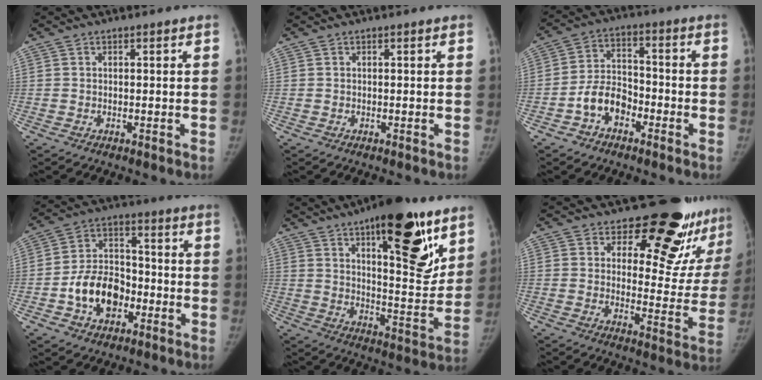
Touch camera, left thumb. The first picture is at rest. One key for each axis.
{"total": 0.0}
{"total": 8.2, "fx": -4.1, "fy": 5.6, "fz": 4.3, "tx": -0.059, "ty": 0.036, "tz": -0.079}
{"total": 12.6, "fx": -4.4, "fy": 9.1, "fz": 7.5, "tx": -0.092, "ty": 0.036, "tz": -0.077}
{"total": 21.7, "fx": 11.7, "fy": 7.6, "fz": 16.7, "tx": -0.201, "ty": -0.060, "tz": 0.177}
{"total": 18.8, "fx": 15.0, "fy": 8.2, "fz": 8.0, "tx": -0.040, "ty": -0.115, "tz": 0.176}